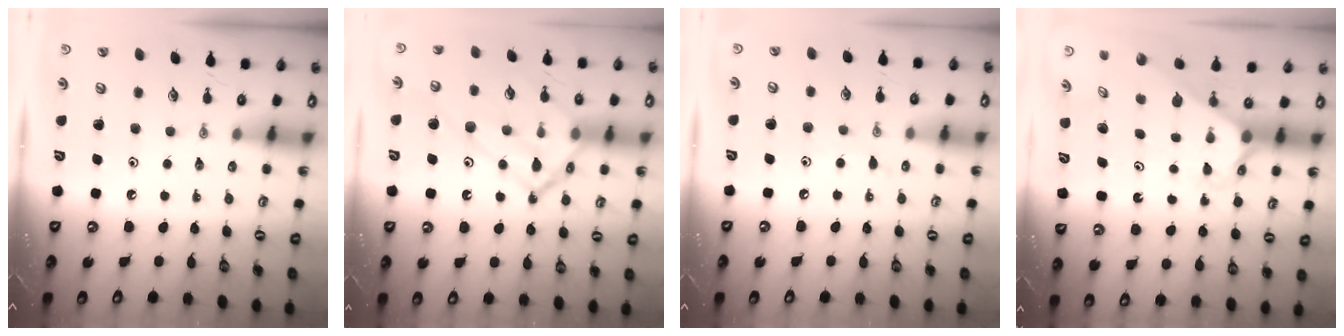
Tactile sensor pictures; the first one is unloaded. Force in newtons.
{"total": 18.5, "press": 18.4, "slide": 1.8}
{"total": 6.3, "press": 6.2, "slide": 0.7}
{"total": 2.2, "press": 2.2, "slide": 0.2}